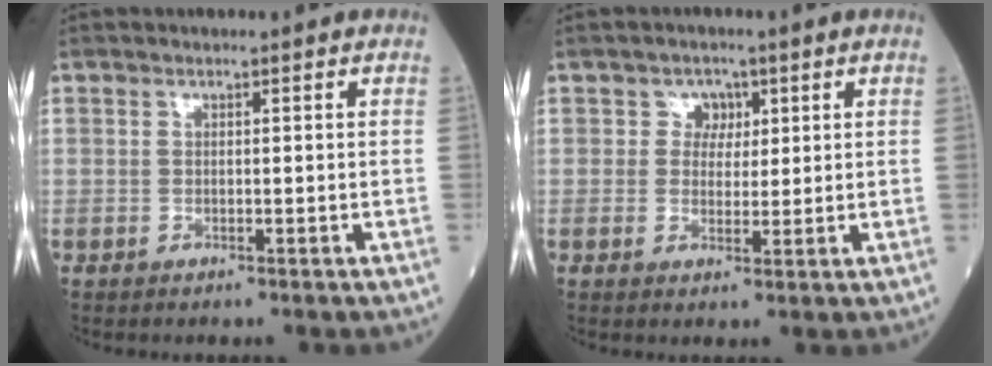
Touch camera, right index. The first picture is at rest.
{"total": 2.8, "force": [1.1, 2.4, 0.8], "torque": [-0.003, 0.002, 0.010]}